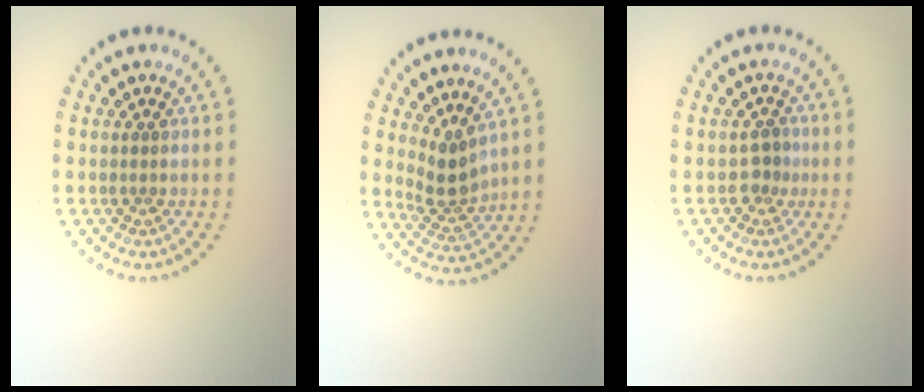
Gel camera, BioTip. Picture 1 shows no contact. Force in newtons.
{"total": 2.7, "press": 1.9, "slide": 1.9}
{"total": 1.3, "press": 1.0, "slide": 0.7}